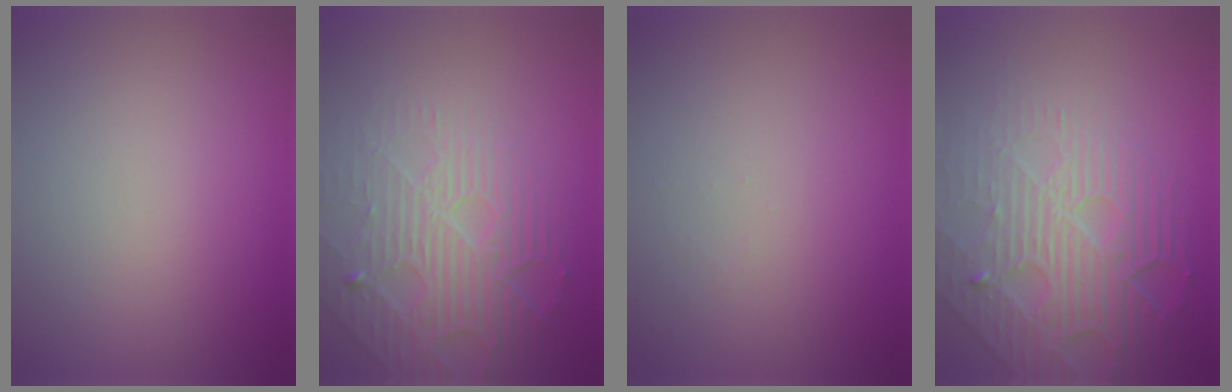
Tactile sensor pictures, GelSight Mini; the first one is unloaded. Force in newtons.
{"total": 4.5, "press": 4.2, "slide": 1.7}
{"total": 0.7, "press": 0.7, "slide": 0.1}
{"total": 6.6, "press": 5.3, "slide": 4.0}